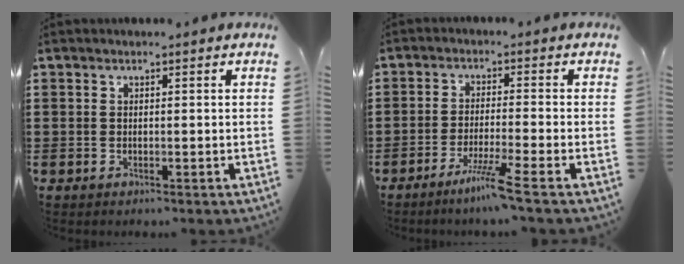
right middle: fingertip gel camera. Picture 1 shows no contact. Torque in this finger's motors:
{"motor_torque": [2.14, 0.00, 0.08, 0.12]}